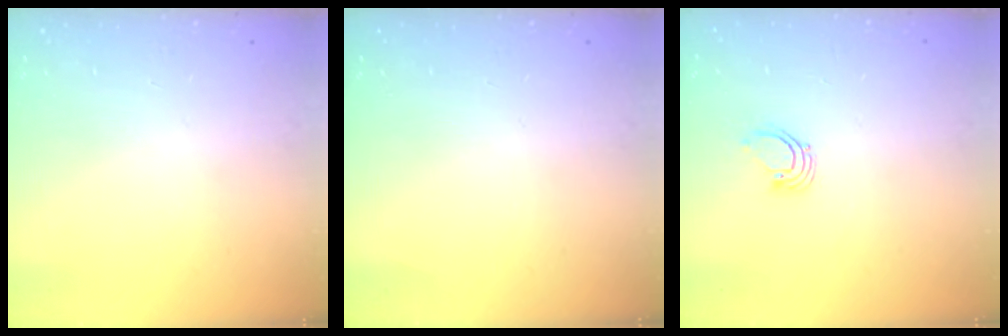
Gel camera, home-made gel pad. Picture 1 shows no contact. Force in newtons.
{"total": 0.0}
{"total": 2.2, "press": 2.2, "slide": 0.2}